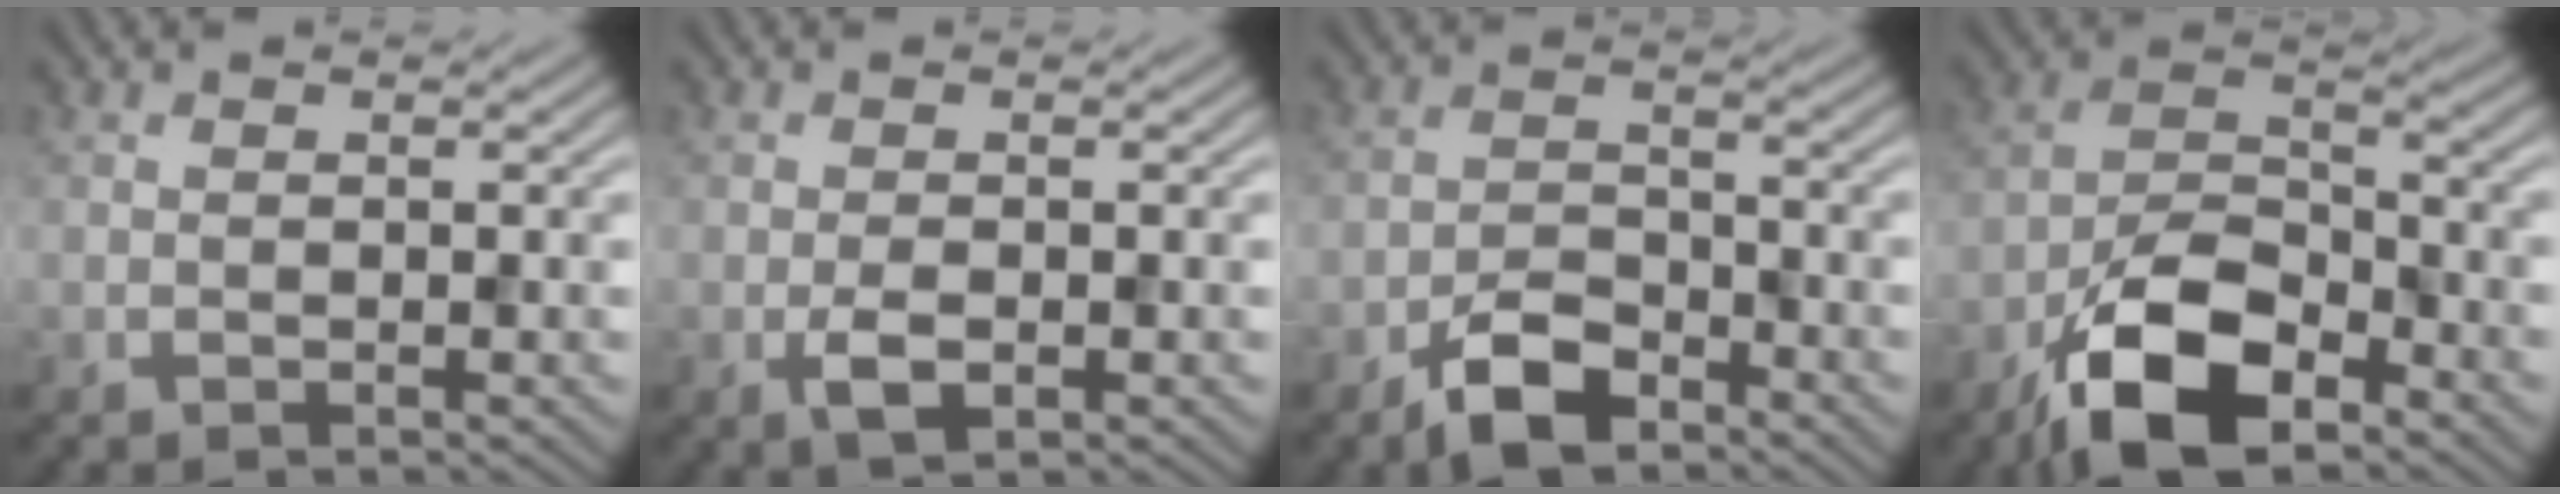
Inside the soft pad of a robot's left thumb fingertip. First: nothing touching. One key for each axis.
{"total": 2.5, "fx": -0.8, "fy": 1.2, "fz": 2.1, "tx": -0.045, "ty": -0.005, "tz": -0.016}
{"total": 5.7, "fx": -4.0, "fy": 2.5, "fz": 3.3, "tx": -0.055, "ty": 0.002, "tz": -0.084}
{"total": 11.1, "fx": -6.7, "fy": 4.9, "fz": 7.4, "tx": -0.137, "ty": -0.002, "tz": -0.142}